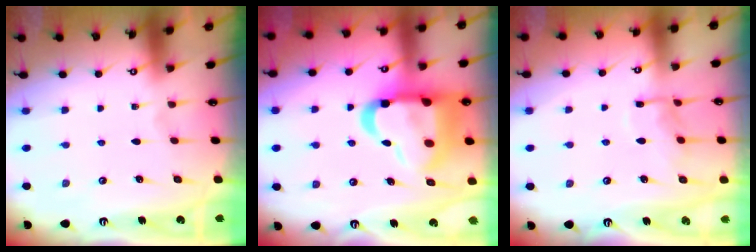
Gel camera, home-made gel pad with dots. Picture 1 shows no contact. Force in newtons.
{"total": 23.8, "press": 23.7, "slide": 2.6}
{"total": 7.6, "press": 7.6, "slide": 0.5}